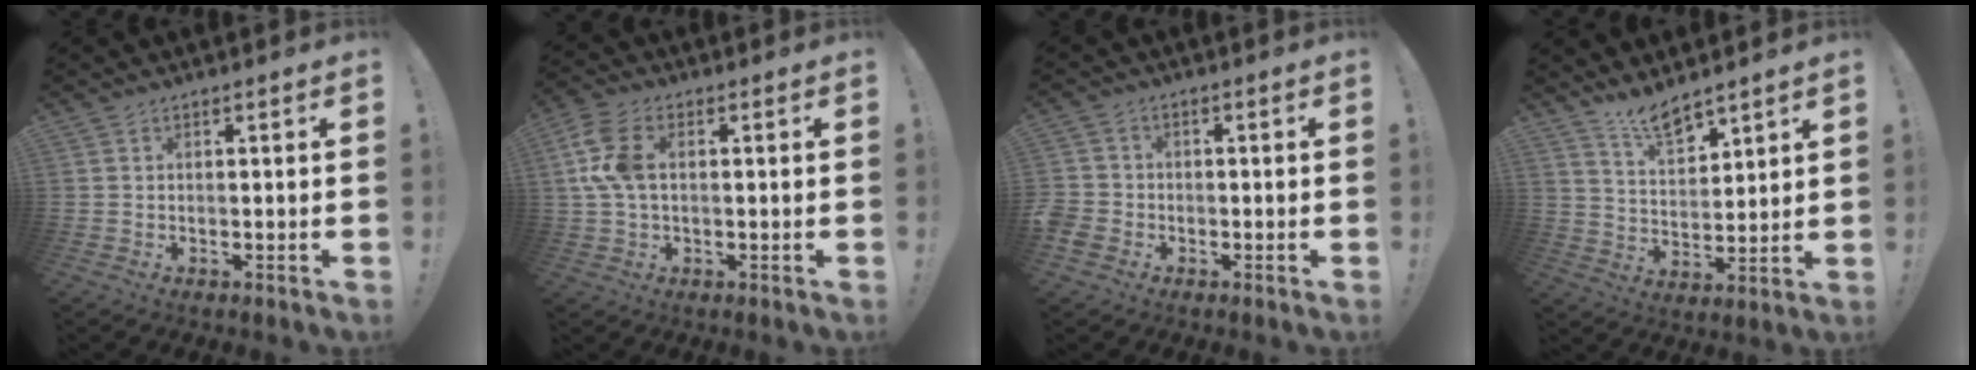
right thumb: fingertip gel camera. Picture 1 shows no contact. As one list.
[{"total": 9.5, "force": [1.4, 6.0, 7.3], "torque": [-0.162, 0.012, 0.031]}, {"total": 4.2, "force": [-1.9, 3.5, 1.3], "torque": [-0.047, 0.009, -0.036]}, {"total": 8.8, "force": [7.5, 3.0, 3.6], "torque": [-0.061, -0.053, 0.139]}]